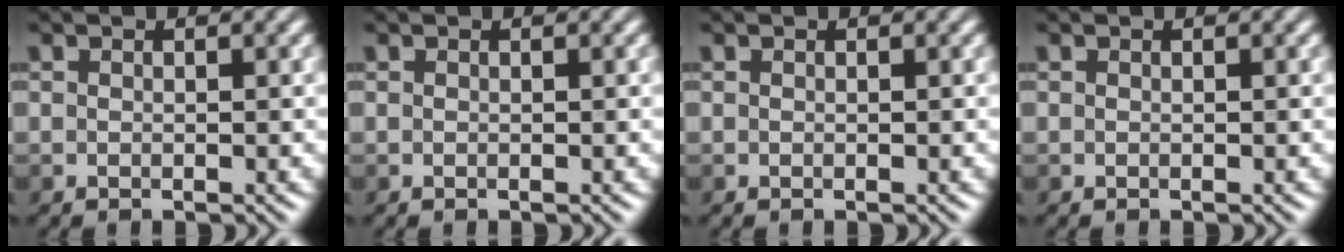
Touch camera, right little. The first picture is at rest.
{"total": 0.0}
{"total": 0.0}
{"total": 0.0}